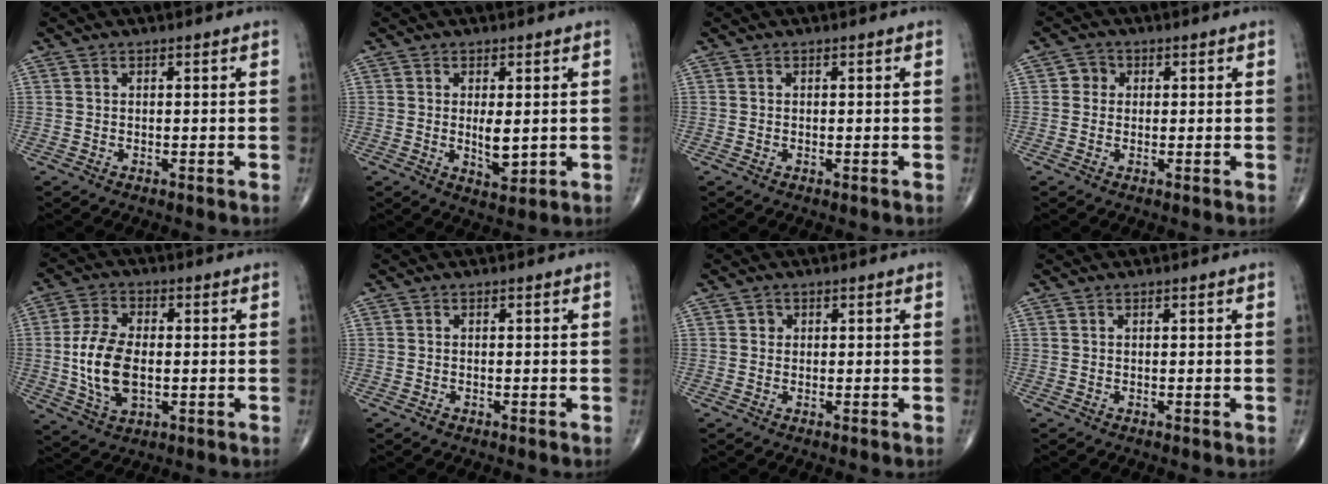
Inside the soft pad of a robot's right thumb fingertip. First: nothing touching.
{"total": 4.6, "force": [0.1, 1.9, 4.1], "torque": [-0.060, -0.013, 0.009]}
{"total": 0.0}
{"total": 2.2, "force": [0.2, 2.1, 0.7], "torque": [0.002, 0.004, -0.002]}
{"total": 11.6, "force": [-0.8, 6.5, 9.6], "torque": [-0.189, 0.002, -0.012]}
{"total": 0.6, "force": [-0.4, 0.4, 0.3], "torque": [-0.007, -0.001, -0.009]}
{"total": 1.0, "force": [0.2, 1.0, 0.2], "torque": [0.002, 0.002, 0.001]}
{"total": 0.0}